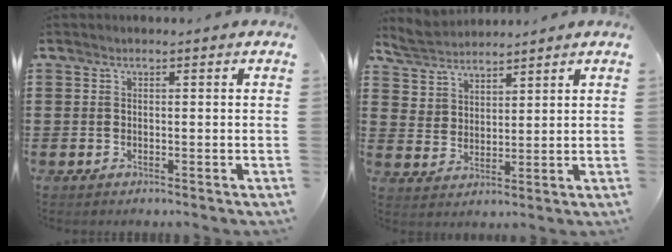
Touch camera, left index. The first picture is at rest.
{"total": 5.1, "force": [4.8, 1.9, 0.0], "torque": [-0.025, -0.011, 0.090]}